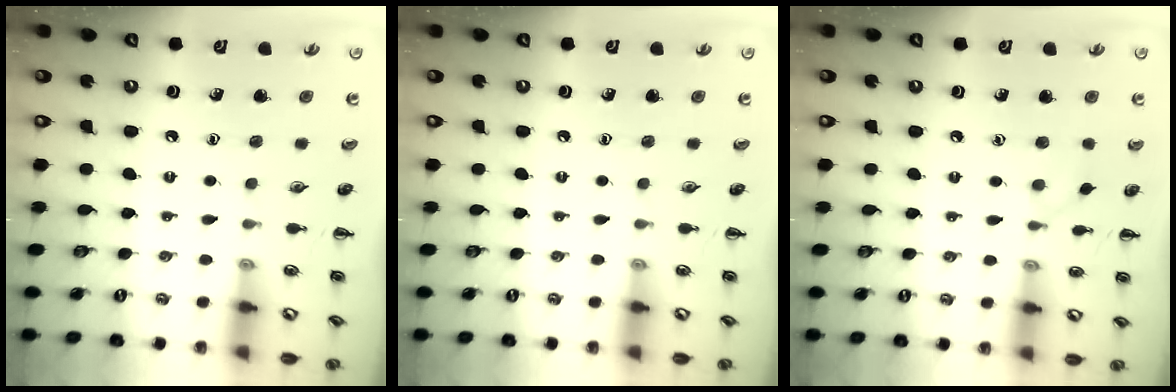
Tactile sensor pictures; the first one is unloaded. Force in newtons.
{"total": 0.0}
{"total": 3.2, "press": 3.0, "slide": 1.2}